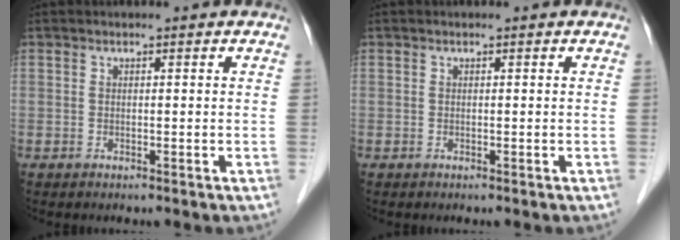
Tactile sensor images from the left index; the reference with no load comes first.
{"total": 0.0}